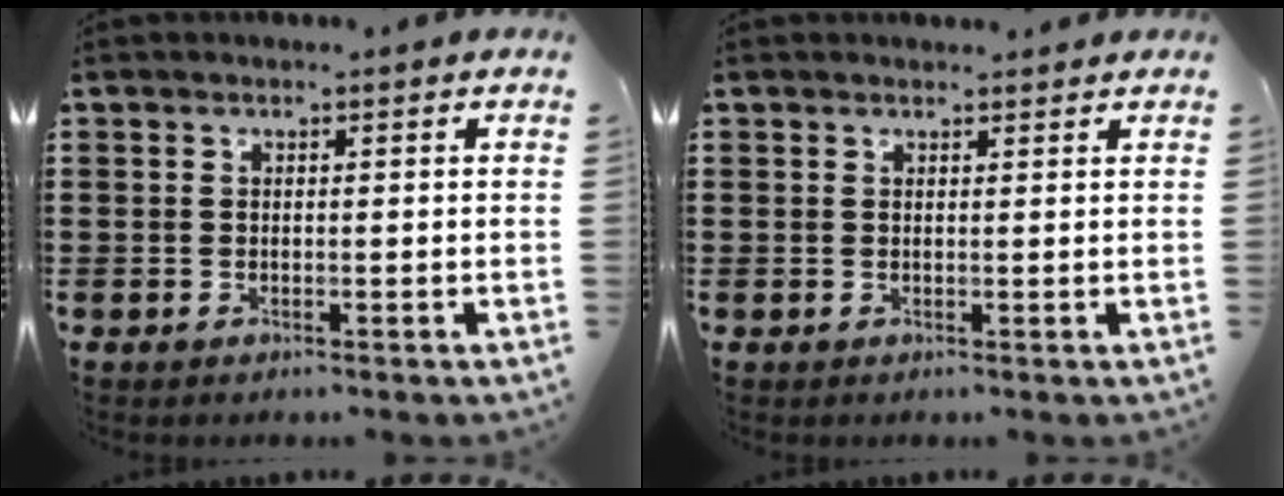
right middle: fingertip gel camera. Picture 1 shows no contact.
{"total": 0.7, "force": [0.7, 0.0, 0.1], "torque": [0.004, -0.004, 0.012]}